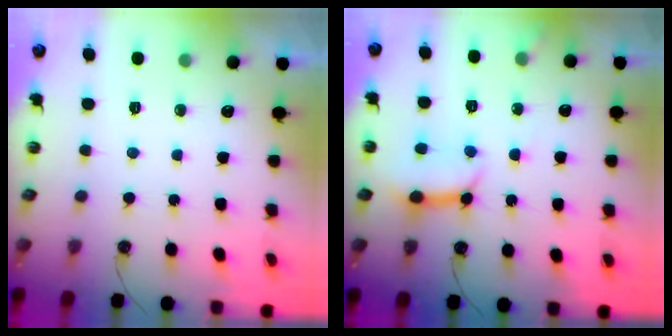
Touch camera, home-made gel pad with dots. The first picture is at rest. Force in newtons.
{"total": 9.8, "press": 9.8, "slide": 1.0}